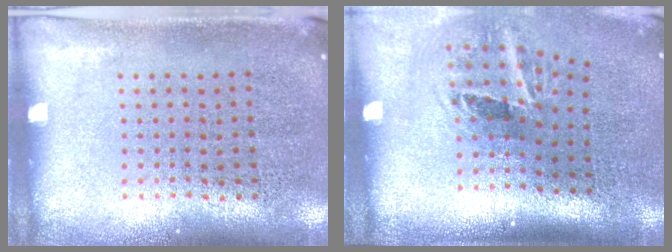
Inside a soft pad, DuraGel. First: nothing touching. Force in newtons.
{"total": 2.0, "press": 1.2, "slide": 1.6}